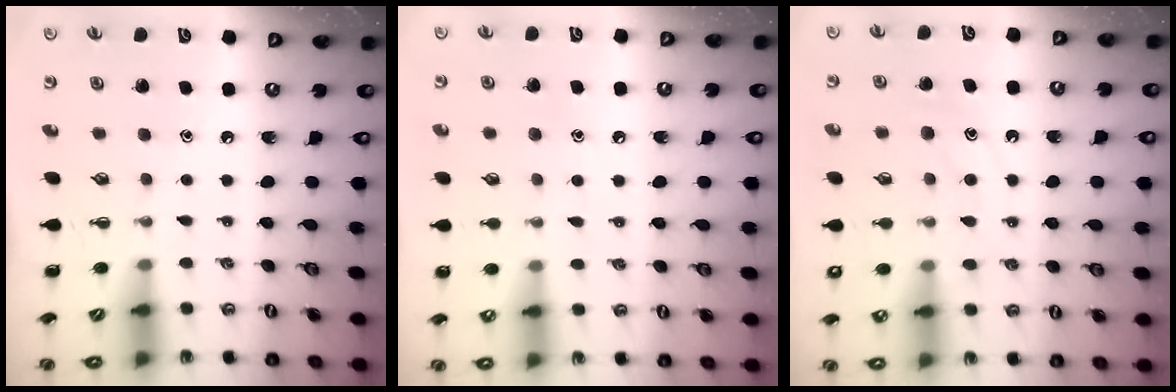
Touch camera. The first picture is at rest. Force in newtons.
{"total": 6.3, "press": 6.1, "slide": 1.6}
{"total": 11.1, "press": 11.1, "slide": 1.0}